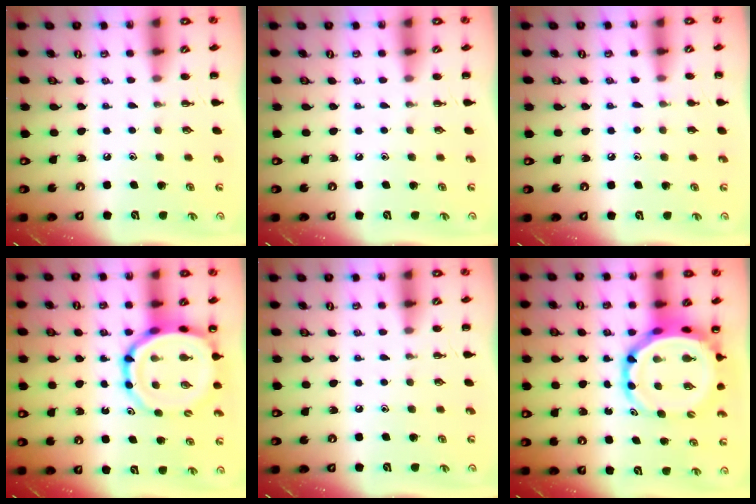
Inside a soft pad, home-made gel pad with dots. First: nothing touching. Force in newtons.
{"total": 0.0}
{"total": 5.5, "press": 5.2, "slide": 1.8}
{"total": 12.8, "press": 12.4, "slide": 3.3}
{"total": 0.0}
{"total": 9.6, "press": 9.3, "slide": 2.5}